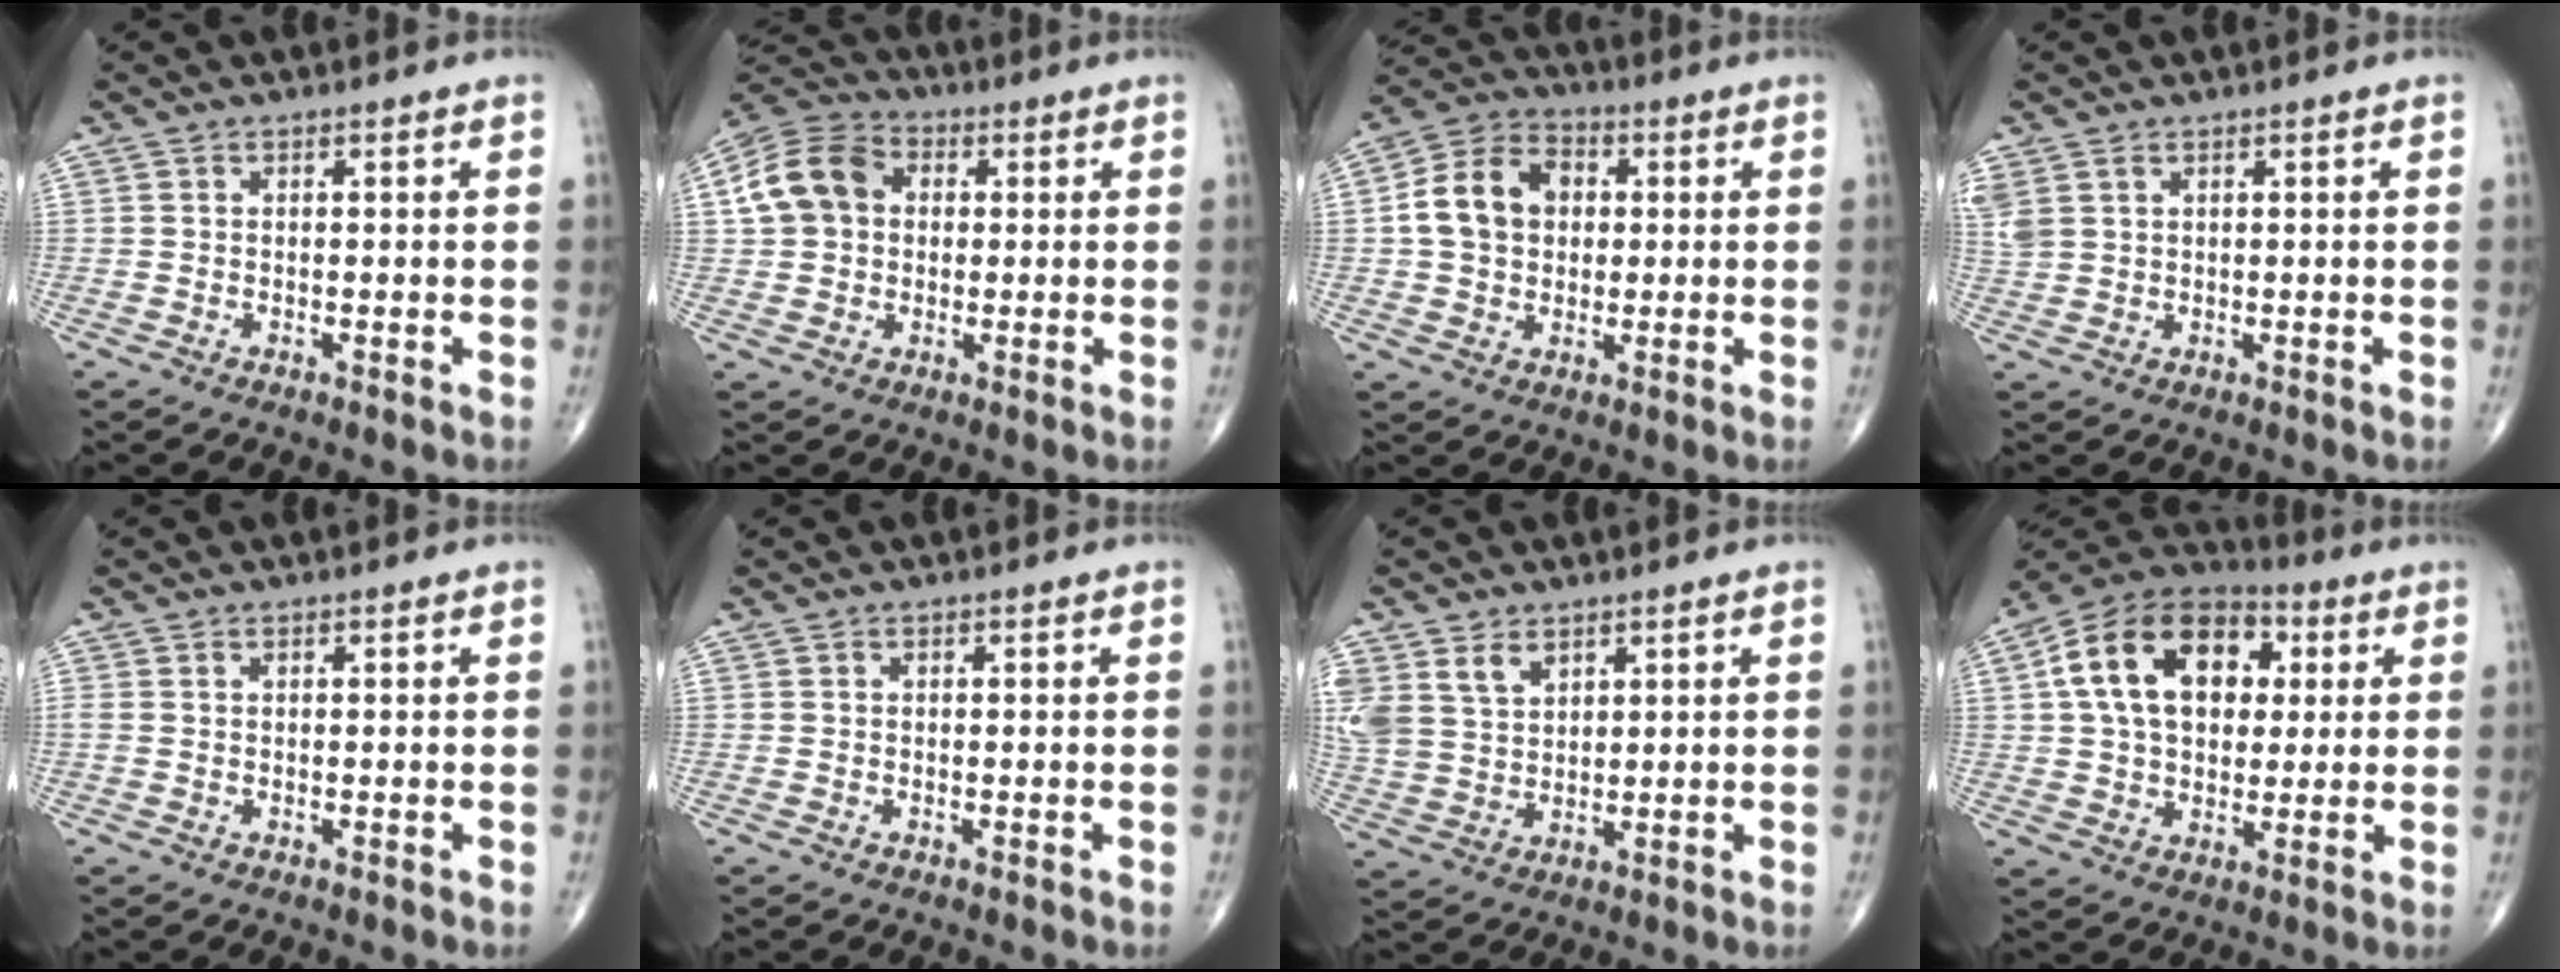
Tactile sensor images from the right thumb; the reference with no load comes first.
{"total": 11.2, "force": [1.7, 8.9, 6.7], "torque": [-0.115, 0.024, 0.019]}
{"total": 11.5, "force": [1.2, 8.9, 7.2], "torque": [-0.109, 0.020, 0.013]}
{"total": 4.6, "force": [2.2, 3.1, 2.5], "torque": [-0.071, 0.008, 0.056]}
{"total": 0.8, "force": [0.2, 0.5, 0.5], "torque": [-0.015, 0.006, 0.008]}
{"total": 0.0}
{"total": 9.0, "force": [4.7, 6.2, 4.6], "torque": [-0.082, -0.009, 0.108]}
{"total": 19.1, "force": [4.5, 12.6, 13.6], "torque": [-0.208, 0.012, 0.069]}